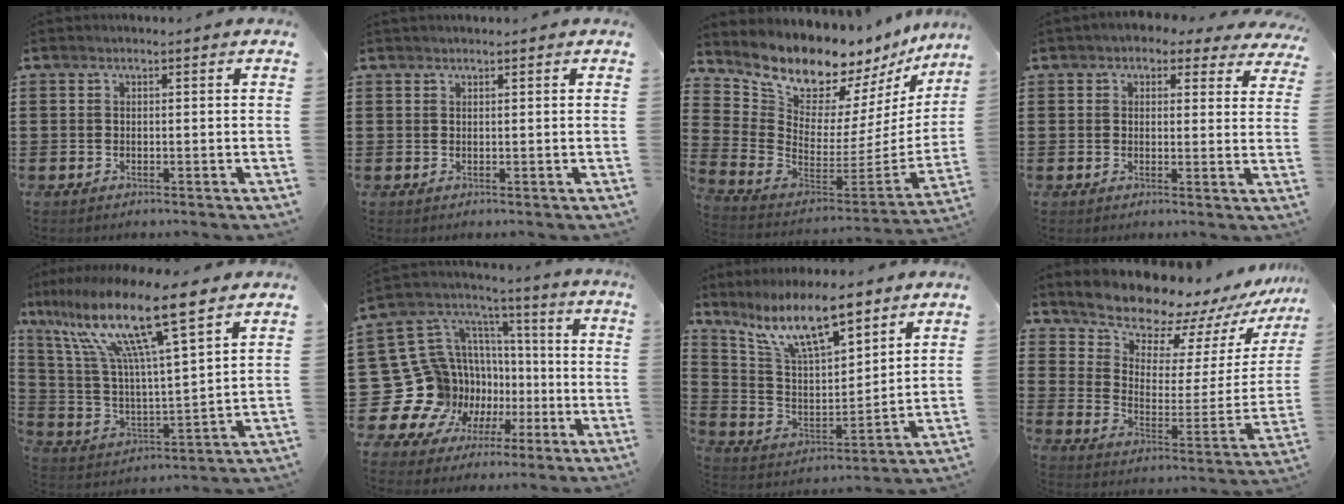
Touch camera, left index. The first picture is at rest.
{"total": 0.6, "force": [0.6, 0.0, 0.2], "torque": [-0.006, -0.002, 0.013]}
{"total": 10.3, "force": [9.7, 3.1, 1.8], "torque": [-0.087, -0.091, 0.172]}
{"total": 3.0, "force": [2.3, 1.6, 1.2], "torque": [-0.025, -0.001, 0.040]}
{"total": 13.5, "force": [9.6, 1.0, 9.5], "torque": [-0.221, -0.059, 0.155]}
{"total": 17.8, "force": [-3.0, 16.4, 6.5], "torque": [-0.191, -0.020, -0.001]}
{"total": 11.5, "force": [8.8, 2.9, 6.8], "torque": [-0.157, -0.028, 0.161]}
{"total": 9.8, "force": [9.4, 2.3, 1.5], "torque": [-0.060, -0.084, 0.166]}